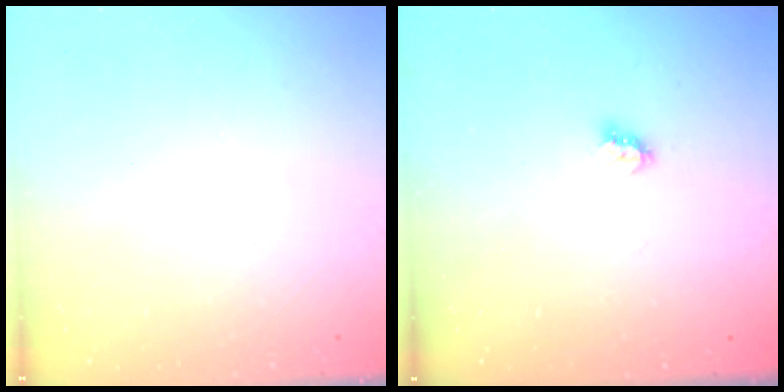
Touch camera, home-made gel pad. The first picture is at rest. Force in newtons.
{"total": 3.9, "press": 3.8, "slide": 0.4}